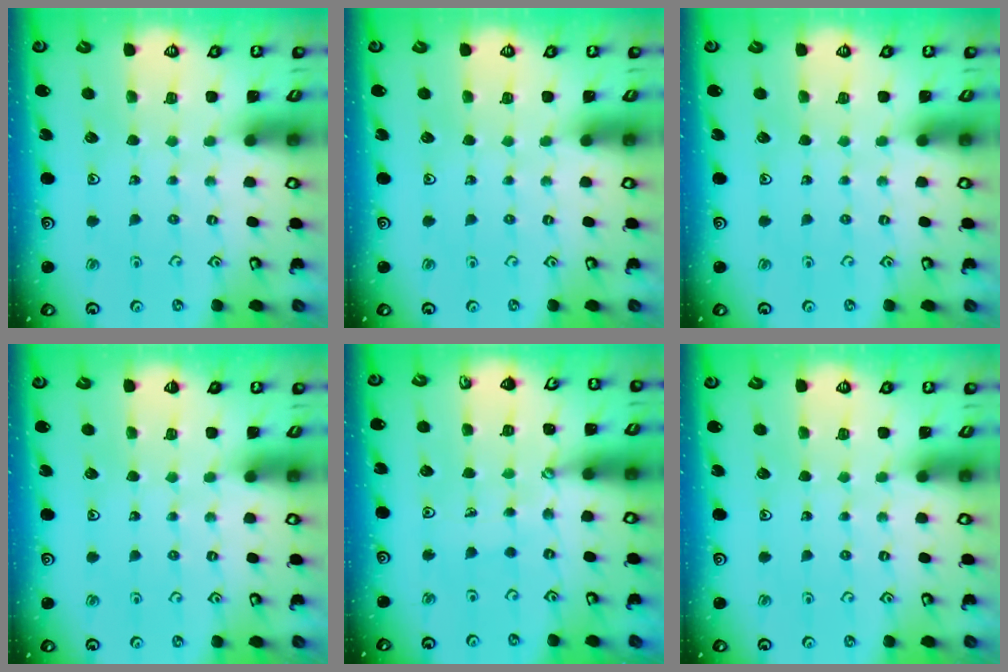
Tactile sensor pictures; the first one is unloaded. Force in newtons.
{"total": 0.0}
{"total": 0.0}
{"total": 0.0}
{"total": 1.0, "press": 1.0, "slide": 0.2}
{"total": 0.0}